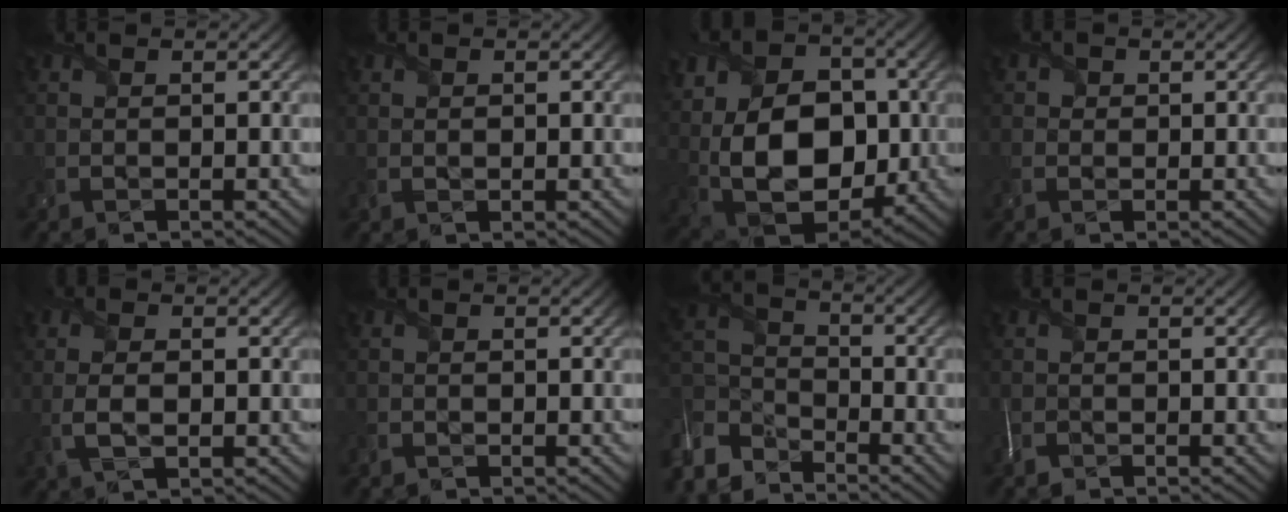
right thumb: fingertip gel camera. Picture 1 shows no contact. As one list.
[{"total": 0.7, "force": [0.1, 0.4, 0.5], "torque": [-0.012, -0.003, 0.006]}, {"total": 18.1, "force": [0.7, 12.9, 12.7], "torque": [-0.248, 0.007, 0.021]}, {"total": 1.1, "force": [0.3, 1.0, 0.3], "torque": [-0.005, -0.001, -0.002]}, {"total": 3.5, "force": [-0.4, 1.7, 3.0], "torque": [-0.071, -0.001, -0.008]}, {"total": 0.8, "force": [-0.7, 0.4, 0.2], "torque": [-0.006, -0.006, -0.012]}, {"total": 8.7, "force": [-6.7, 4.6, 3.2], "torque": [-0.093, -0.021, -0.150]}, {"total": 1.2, "force": [-1.0, 0.5, 0.4], "torque": [-0.016, -0.004, -0.023]}]